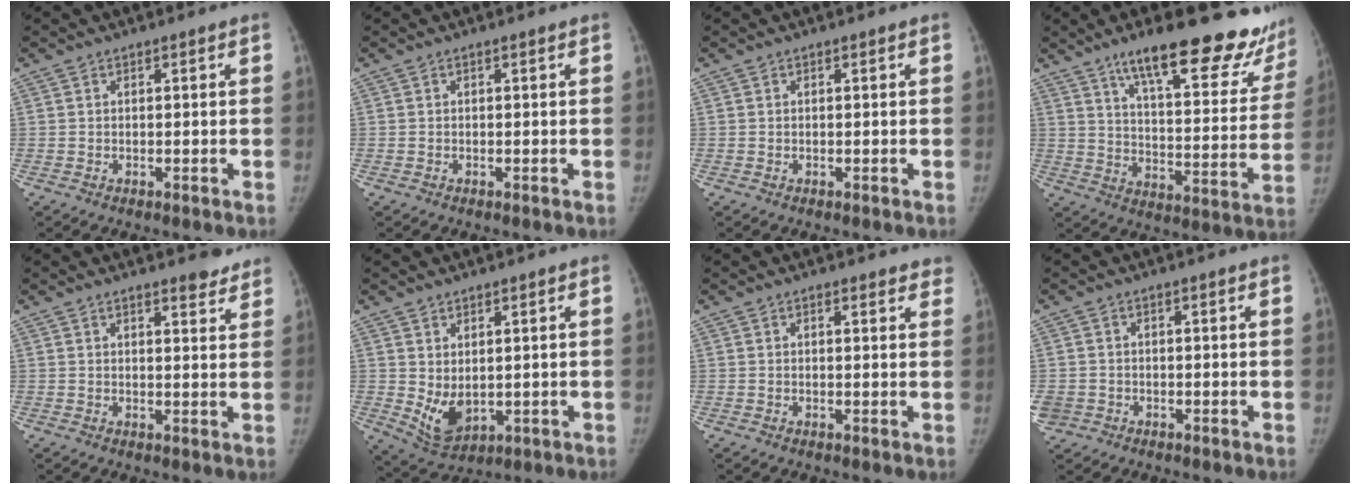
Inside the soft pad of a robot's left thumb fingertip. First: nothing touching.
{"total": 0.0}
{"total": 0.0}
{"total": 26.3, "force": [19.2, 7.3, 16.5], "torque": [-0.188, -0.087, 0.266]}
{"total": 4.4, "force": [3.8, 1.1, 1.9], "torque": [-0.010, -0.023, 0.042]}
{"total": 6.4, "force": [0.6, 4.1, 4.8], "torque": [-0.074, -0.019, 0.034]}
{"total": 3.6, "force": [2.9, 1.3, 1.7], "torque": [0.003, -0.005, 0.025]}
{"total": 3.6, "force": [-0.9, 3.2, 1.2], "torque": [-0.030, 0.006, -0.012]}